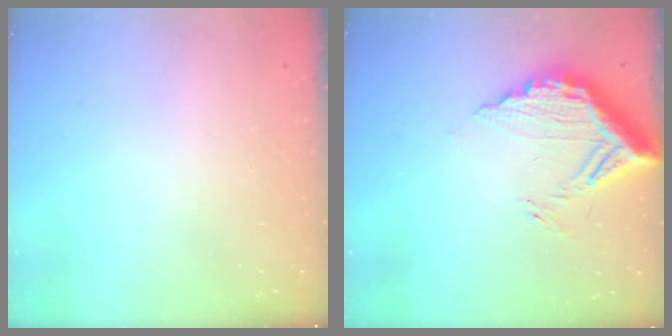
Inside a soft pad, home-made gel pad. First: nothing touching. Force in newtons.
{"total": 12.3, "press": 12.3, "slide": 1.0}